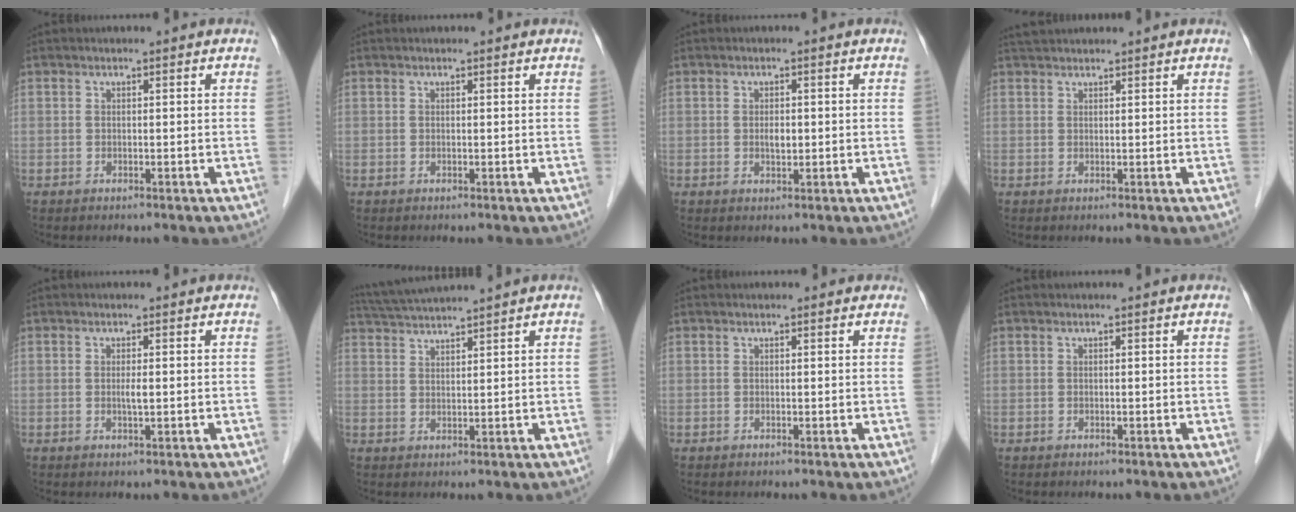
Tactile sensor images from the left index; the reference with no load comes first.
{"total": 0.5, "force": [0.5, 0.1, 0.2], "torque": [-0.008, 0.003, 0.005]}
{"total": 1.6, "force": [0.0, 0.6, 1.5], "torque": [-0.028, 0.000, 0.000]}
{"total": 2.7, "force": [2.6, 0.2, 0.7], "torque": [-0.012, 0.025, 0.047]}
{"total": 1.2, "force": [0.0, 0.1, 1.2], "torque": [-0.025, -0.001, -0.001]}
{"total": 6.6, "force": [6.1, -1.6, 2.1], "torque": [-0.042, 0.021, 0.109]}
{"total": 1.0, "force": [0.8, 0.4, 0.5], "torque": [-0.009, 0.004, 0.004]}
{"total": 0.0}